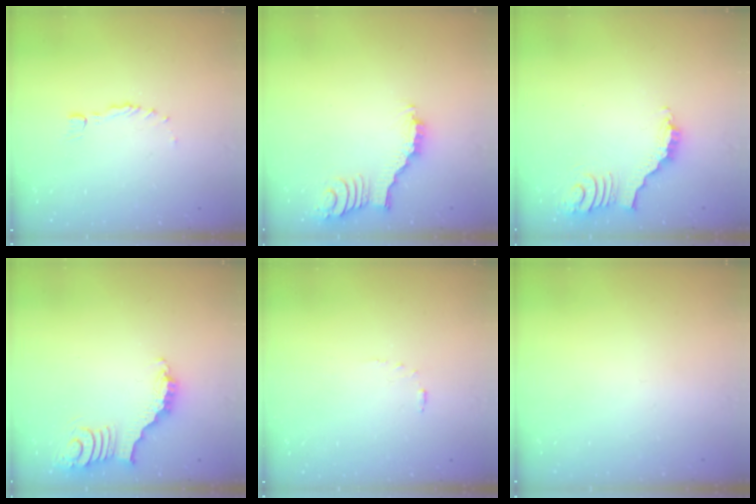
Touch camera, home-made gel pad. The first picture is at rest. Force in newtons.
{"total": 2.5, "press": 2.4, "slide": 0.4}
{"total": 3.8, "press": 3.7, "slide": 0.5}
{"total": 3.8, "press": 3.7, "slide": 0.5}
{"total": 2.5, "press": 2.5, "slide": 0.5}
{"total": 0.0}